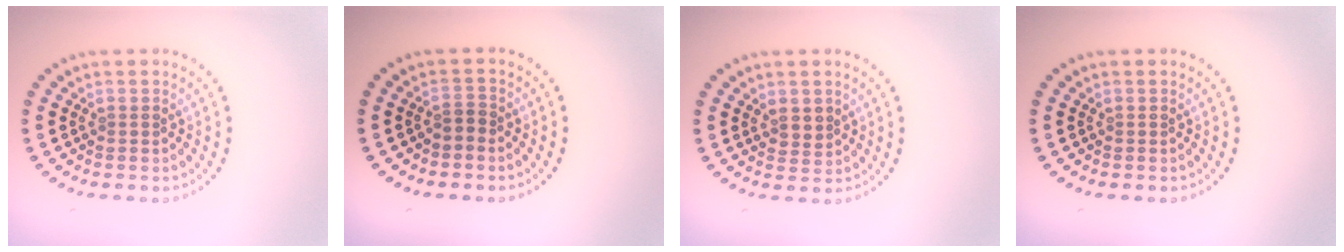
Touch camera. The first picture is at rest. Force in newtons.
{"total": 1.2, "press": 0.8, "slide": 0.8}
{"total": 1.5, "press": 1.4, "slide": 0.5}
{"total": 0.0}